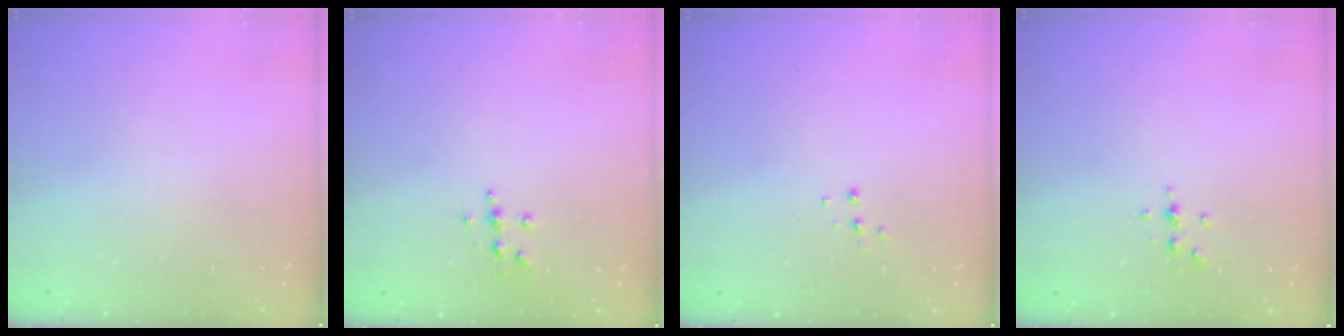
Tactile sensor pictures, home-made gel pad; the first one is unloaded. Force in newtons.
{"total": 5.0, "press": 4.9, "slide": 0.5}
{"total": 4.9, "press": 4.9, "slide": 0.7}
{"total": 2.4, "press": 2.4, "slide": 0.3}